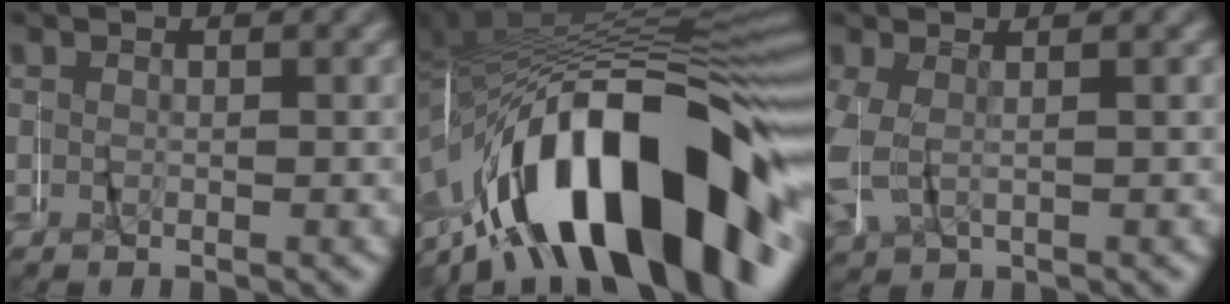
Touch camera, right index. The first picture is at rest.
{"total": 20.8, "force": [-7.4, 9.7, 16.8], "torque": [-0.285, -0.006, -0.098]}
{"total": 4.2, "force": [-0.1, 3.6, 2.0], "torque": [-0.083, -0.015, 0.010]}